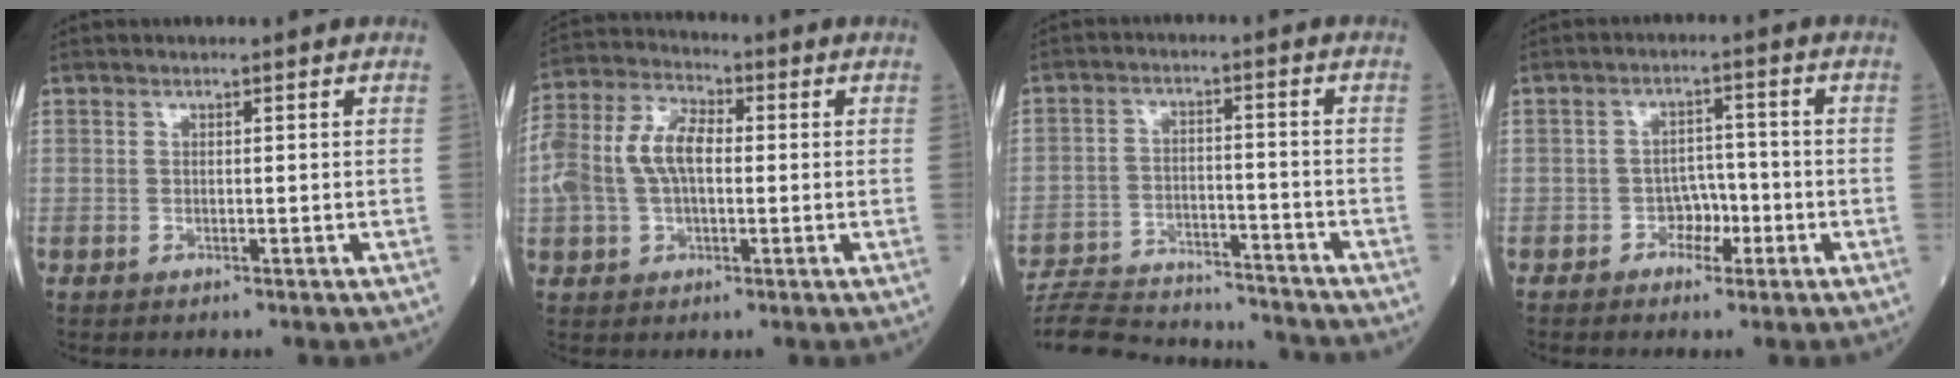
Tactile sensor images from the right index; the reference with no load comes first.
{"total": 10.1, "force": [0.2, 5.6, 8.4], "torque": [-0.194, 0.030, 0.004]}
{"total": 18.1, "force": [-17.3, 2.7, 4.7], "torque": [-0.106, -0.003, -0.259]}
{"total": 3.6, "force": [-1.6, 2.3, 2.2], "torque": [-0.025, 0.007, -0.030]}